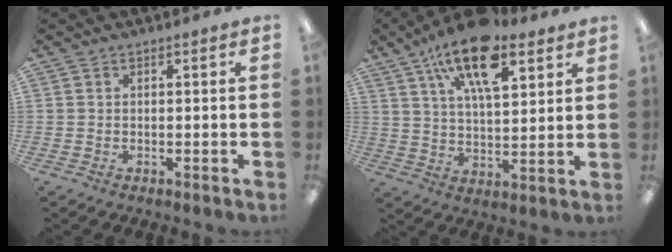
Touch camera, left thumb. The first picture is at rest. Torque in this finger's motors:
{"motor_torque": [0.22, 0.76, 1.80, -0.97, 0.33]}